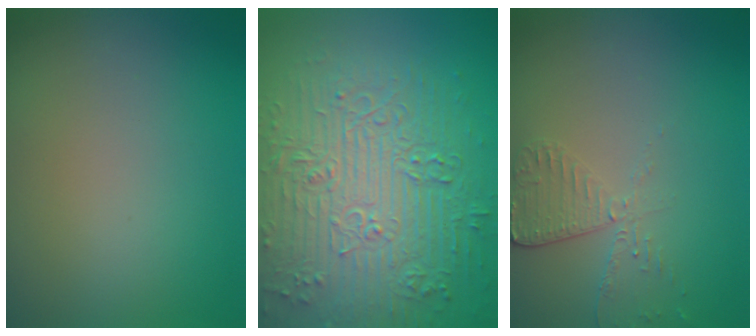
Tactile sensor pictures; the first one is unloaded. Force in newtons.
{"total": 9.2, "press": 6.8, "slide": 6.2}
{"total": 2.5, "press": 2.3, "slide": 1.0}